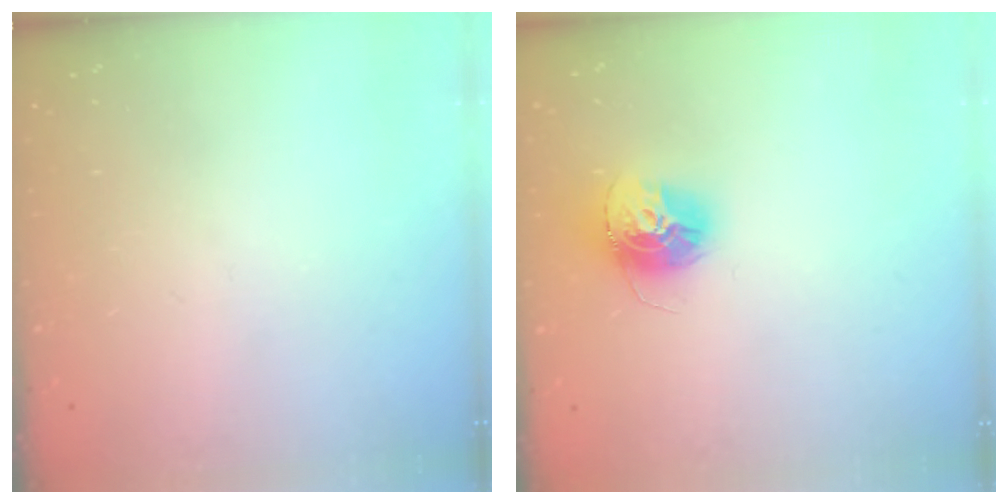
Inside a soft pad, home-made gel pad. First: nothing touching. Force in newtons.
{"total": 13.1, "press": 13.0, "slide": 1.1}